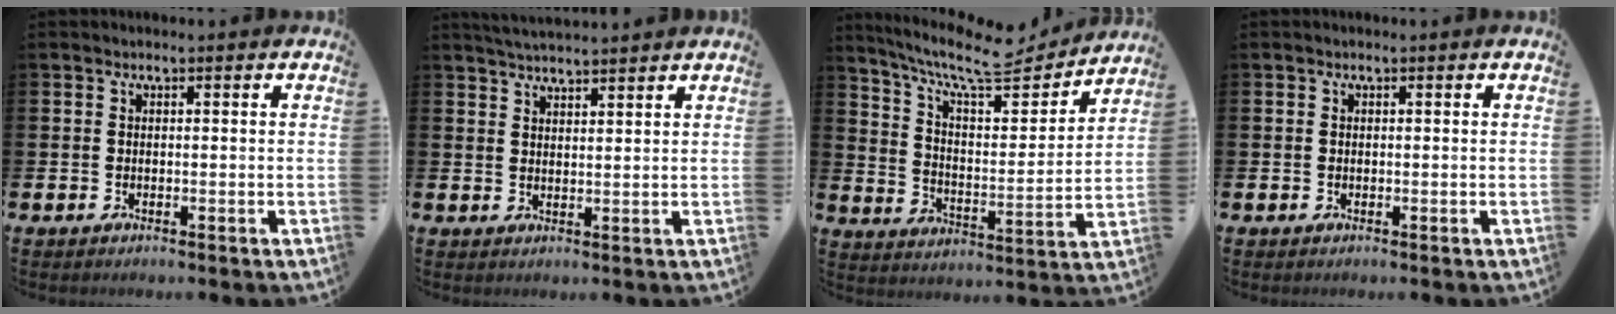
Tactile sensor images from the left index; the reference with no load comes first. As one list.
[{"total": 3.3, "force": [3.3, -0.1, 0.3], "torque": [-0.011, -0.013, 0.060]}, {"total": 10.2, "force": [8.6, 2.8, 4.7], "torque": [-0.105, -0.061, 0.142]}, {"total": 0.0}]